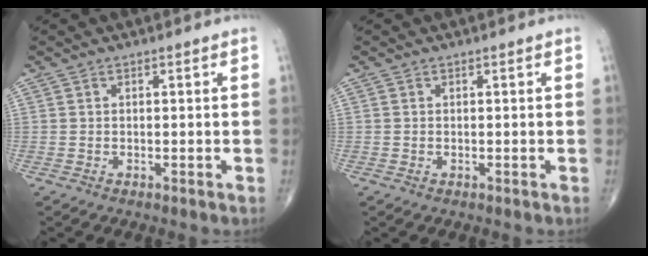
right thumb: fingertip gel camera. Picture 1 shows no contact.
{"total": 0.0}